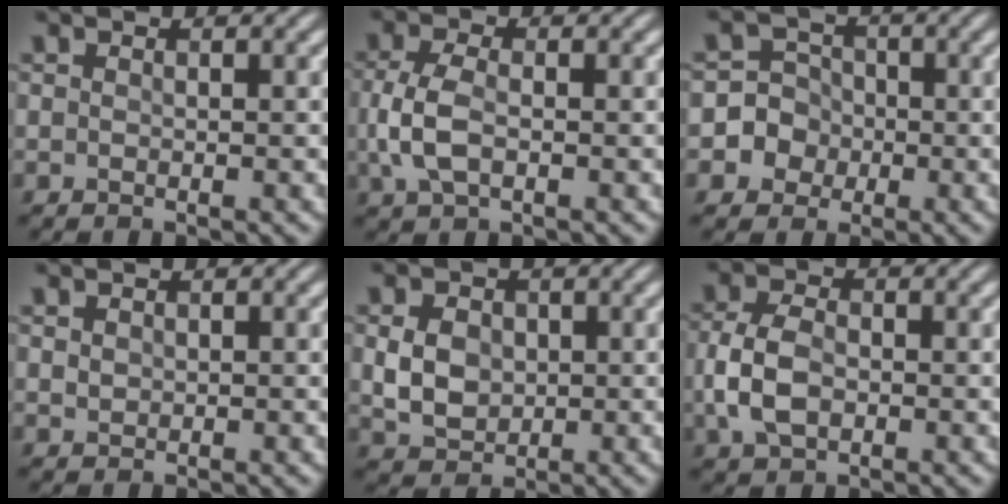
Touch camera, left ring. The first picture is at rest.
{"total": 3.8, "force": [-0.5, 2.1, 3.0], "torque": [-0.076, 0.000, -0.012]}
{"total": 5.1, "force": [-1.3, 4.9, 0.5], "torque": [0.011, 0.019, -0.044]}
{"total": 0.7, "force": [0.3, 0.6, 0.3], "torque": [-0.006, -0.002, 0.007]}
{"total": 3.8, "force": [0.2, 3.0, 2.3], "torque": [-0.051, -0.003, 0.002]}
{"total": 4.6, "force": [-0.8, 3.1, 3.3], "torque": [-0.077, -0.001, -0.020]}